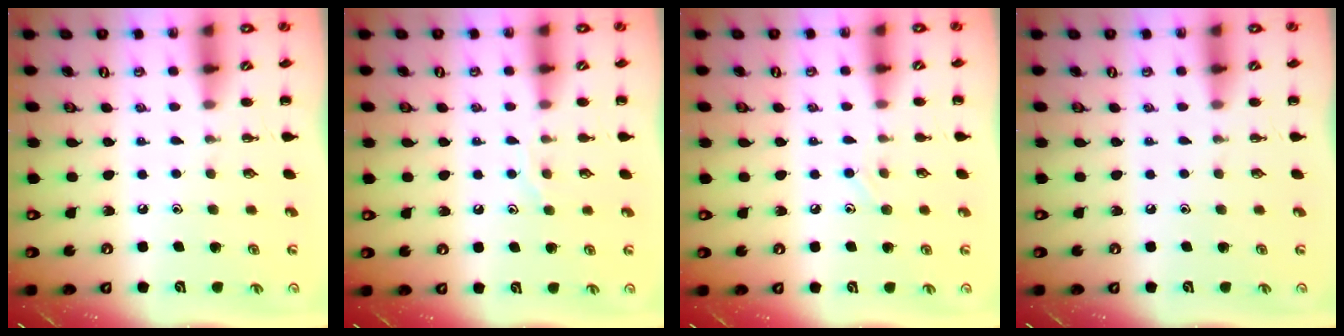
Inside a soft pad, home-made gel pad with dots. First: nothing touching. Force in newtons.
{"total": 6.4, "press": 6.4, "slide": 0.9}
{"total": 6.4, "press": 6.1, "slide": 2.2}
{"total": 0.0}